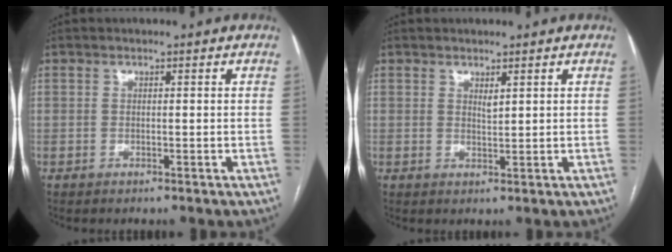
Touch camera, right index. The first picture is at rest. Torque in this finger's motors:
{"motor_torque": [0.23, 0.15, 0.06, 0.01]}